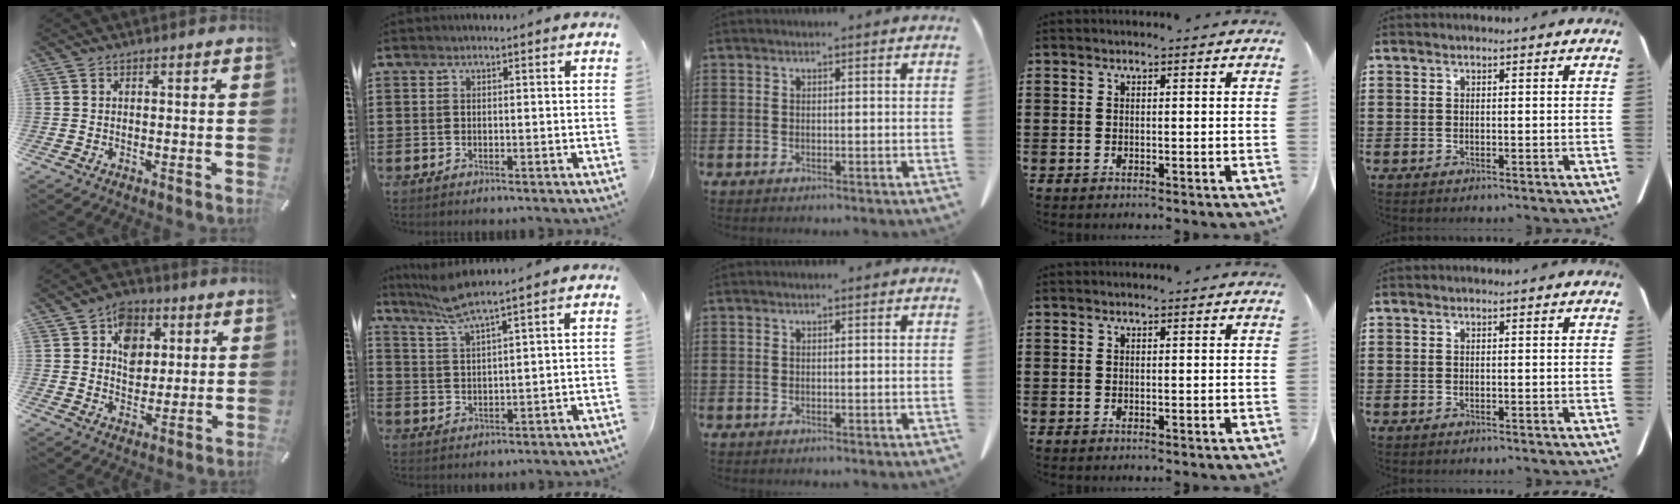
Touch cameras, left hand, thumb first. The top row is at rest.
{"thumb": {"total": 8.2, "force": [2.5, 6.9, 3.7], "torque": [-0.051, 0.003, 0.042]}, "index": {"total": 5.4, "force": [4.4, -0.1, 3.2], "torque": [-0.076, -0.007, 0.078]}}